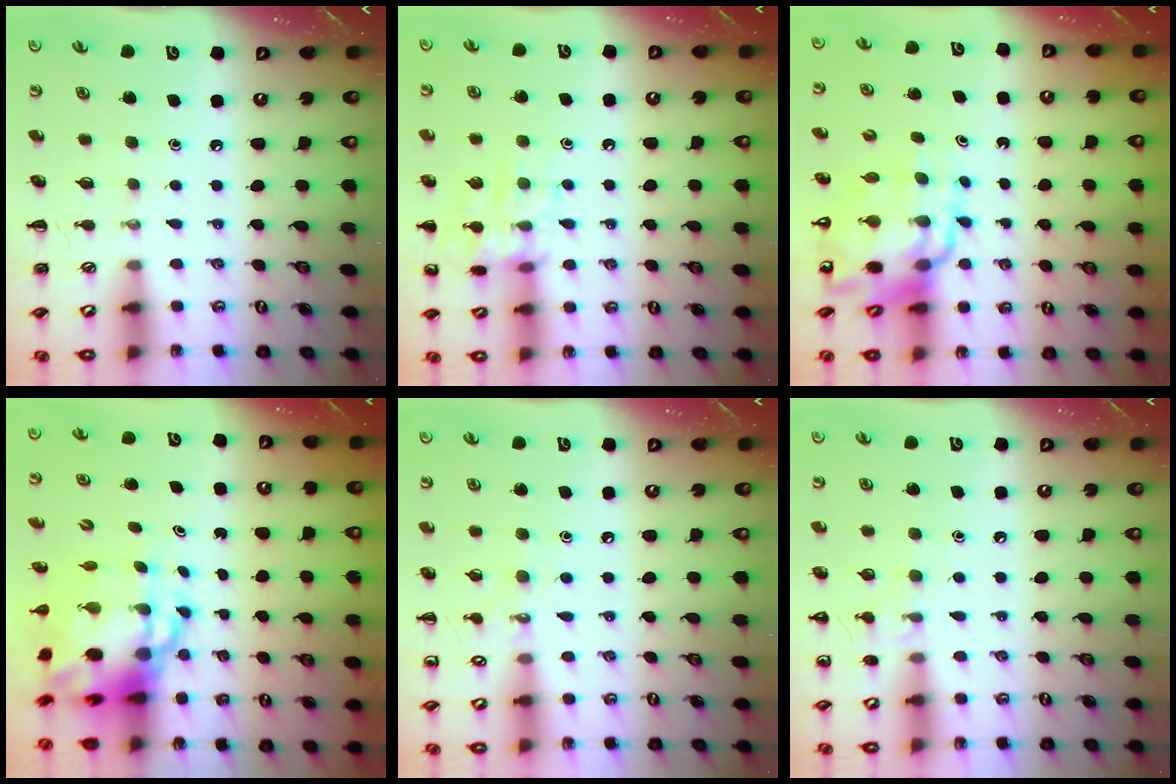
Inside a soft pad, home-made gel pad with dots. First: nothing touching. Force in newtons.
{"total": 12.5, "press": 12.5, "slide": 0.6}
{"total": 14.0, "press": 13.4, "slide": 4.1}
{"total": 9.4, "press": 9.1, "slide": 2.5}
{"total": 6.7, "press": 6.5, "slide": 1.7}
{"total": 8.1, "press": 7.8, "slide": 2.1}